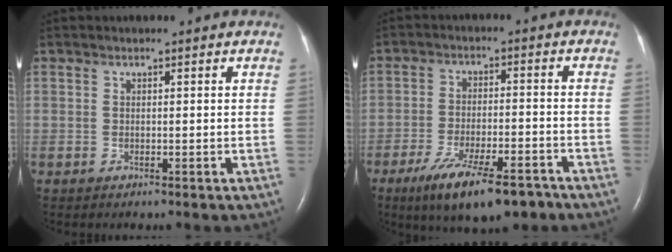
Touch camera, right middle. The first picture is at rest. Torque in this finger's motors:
{"motor_torque": [1.08, -1.06, 0.21, 0.09]}